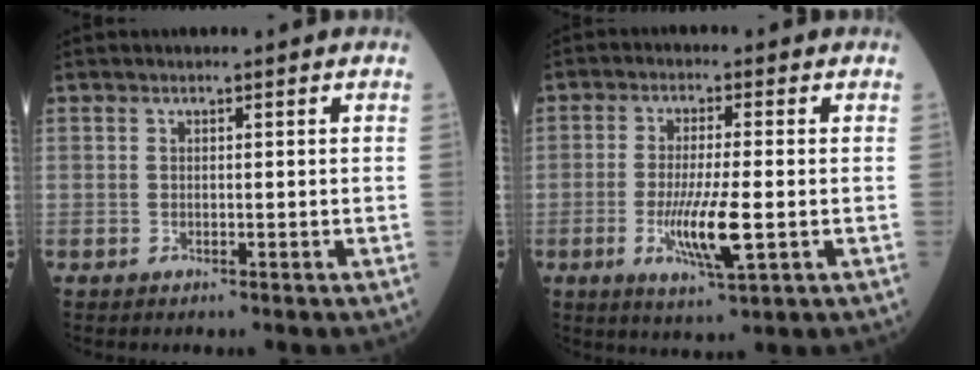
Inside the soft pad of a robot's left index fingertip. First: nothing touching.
{"total": 7.7, "force": [-1.8, 0.8, 7.4], "torque": [-0.145, -0.017, -0.032]}